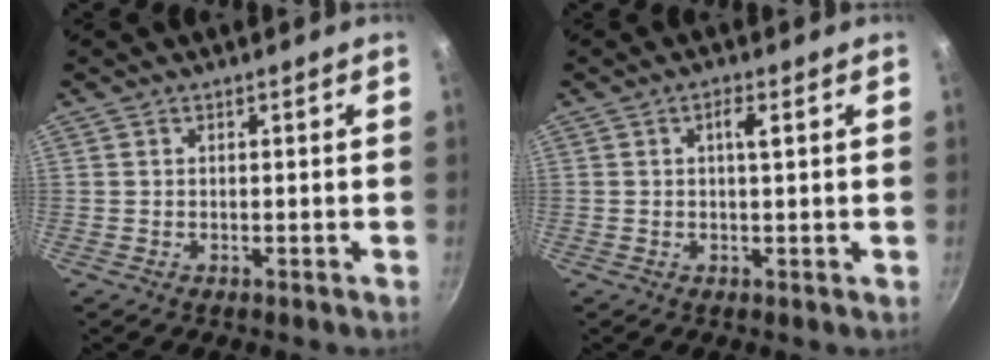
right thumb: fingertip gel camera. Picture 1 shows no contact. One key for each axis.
{"total": 2.7, "fx": 0.6, "fy": 0.5, "fz": 2.6, "tx": -0.047, "ty": 0.001, "tz": 0.010}